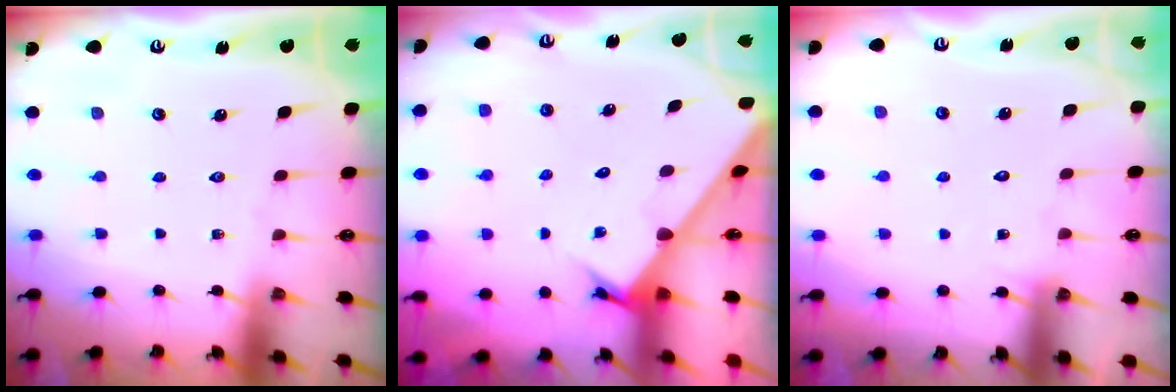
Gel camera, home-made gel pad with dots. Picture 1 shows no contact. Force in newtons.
{"total": 2.4, "press": 2.4, "slide": 0.2}
{"total": 5.4, "press": 5.4, "slide": 0.3}